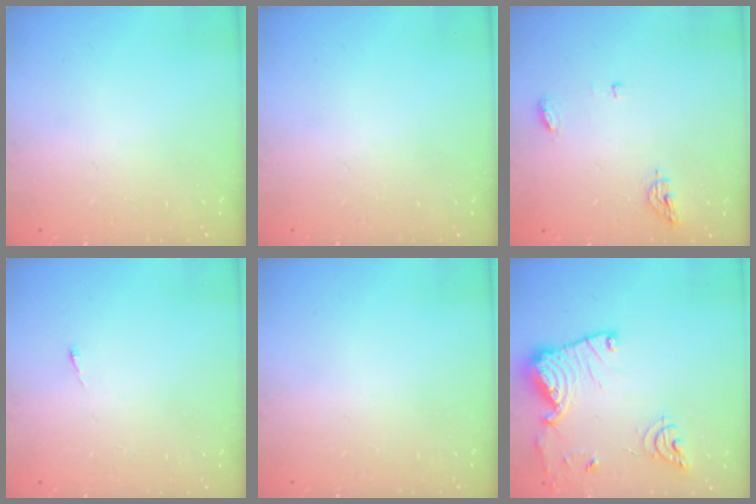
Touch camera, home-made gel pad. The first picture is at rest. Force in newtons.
{"total": 0.0}
{"total": 9.0, "press": 5.9, "slide": 6.9}
{"total": 2.7, "press": 2.7, "slide": 0.4}
{"total": 0.0}
{"total": 18.4, "press": 18.3, "slide": 1.9}